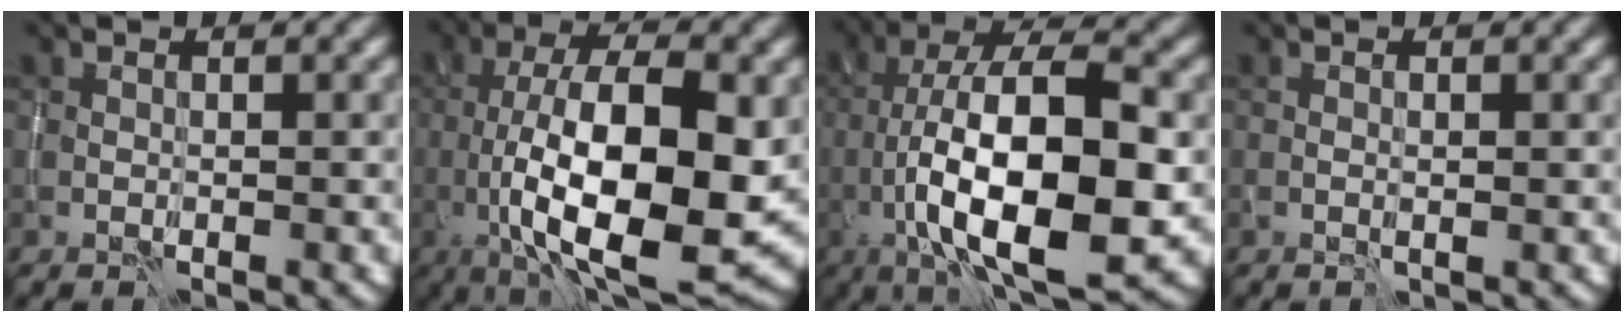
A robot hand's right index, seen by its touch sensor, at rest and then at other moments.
{"total": 13.7, "force": [-1.4, 5.2, 12.6], "torque": [-0.199, -0.007, -0.029]}
{"total": 14.2, "force": [-3.0, 5.1, 12.9], "torque": [-0.210, 0.007, -0.059]}
{"total": 0.5, "force": [0.1, 0.0, 0.5], "torque": [-0.008, 0.001, 0.000]}